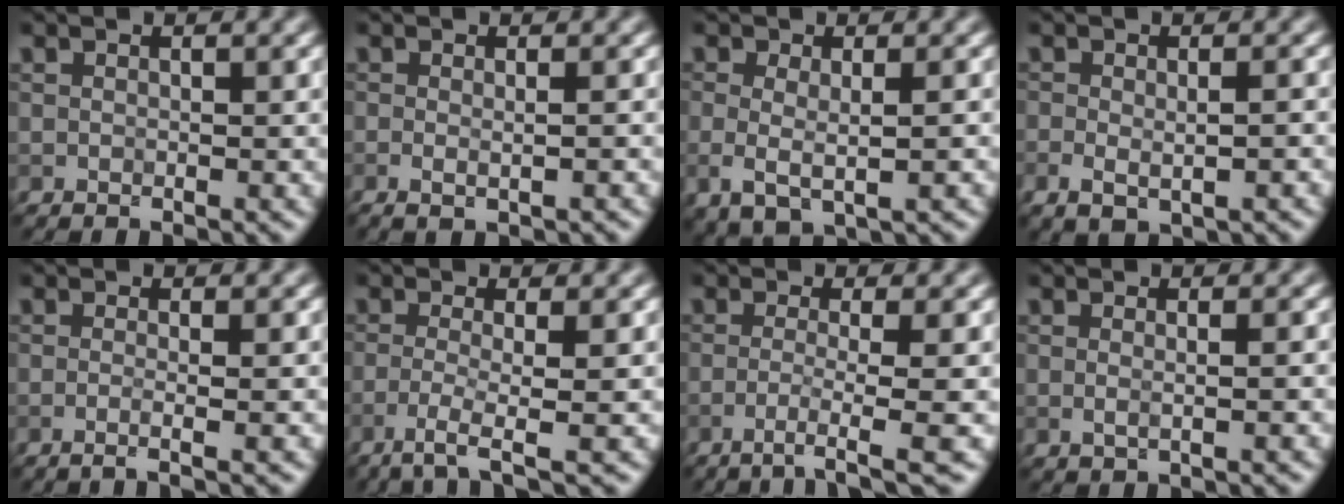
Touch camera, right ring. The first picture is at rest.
{"total": 1.5, "force": [-0.2, 0.6, 1.4], "torque": [-0.020, -0.003, -0.001]}
{"total": 3.4, "force": [-0.2, 2.0, 2.7], "torque": [-0.055, -0.011, -0.002]}
{"total": 2.9, "force": [-0.9, 1.6, 2.3], "torque": [-0.036, -0.004, -0.009]}
{"total": 2.8, "force": [-0.1, 1.4, 2.5], "torque": [-0.007, 0.000, -0.030]}
{"total": 3.4, "force": [-1.5, 0.6, 3.0], "torque": [-0.055, -0.003, -0.046]}
{"total": 3.6, "force": [-1.5, 0.5, 3.3], "torque": [-0.049, 0.002, -0.040]}
{"total": 1.9, "force": [0.3, 0.8, 1.7], "torque": [-0.017, -0.007, -0.006]}